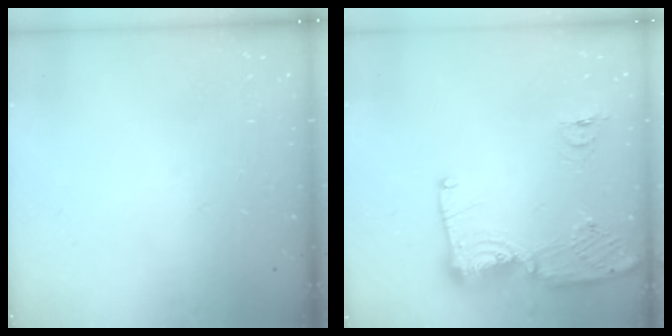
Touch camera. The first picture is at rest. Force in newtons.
{"total": 14.2, "press": 14.1, "slide": 1.6}